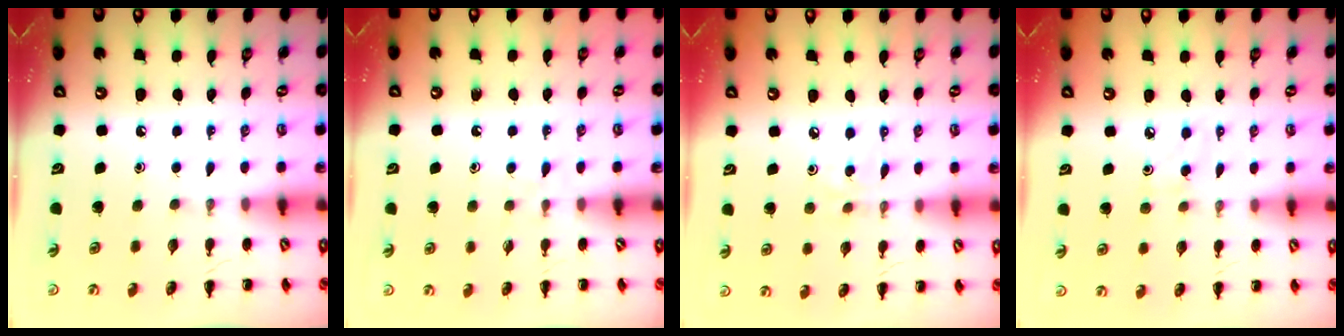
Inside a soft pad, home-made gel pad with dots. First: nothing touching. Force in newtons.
{"total": 3.4, "press": 3.2, "slide": 1.2}
{"total": 2.4, "press": 2.2, "slide": 0.8}
{"total": 4.0, "press": 3.8, "slide": 1.1}